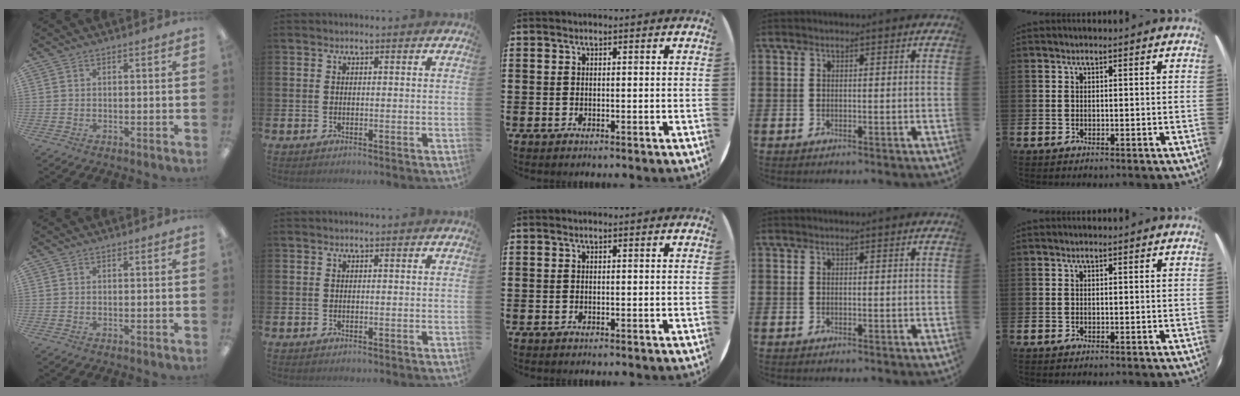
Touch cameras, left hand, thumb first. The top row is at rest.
{}